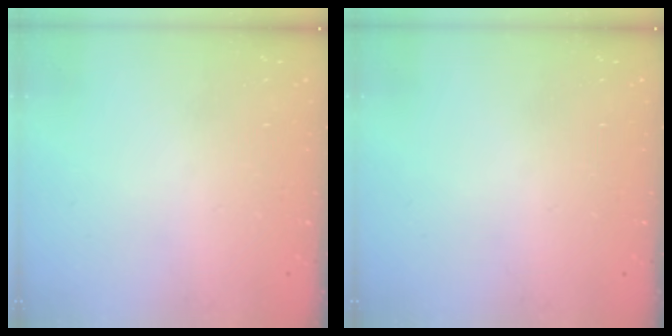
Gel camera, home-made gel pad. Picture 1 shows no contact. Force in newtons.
{"total": 0.0}